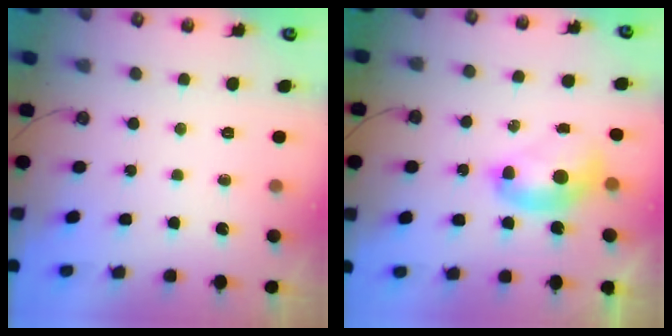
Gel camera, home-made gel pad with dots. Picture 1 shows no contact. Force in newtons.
{"total": 2.5, "press": 2.5, "slide": 0.1}